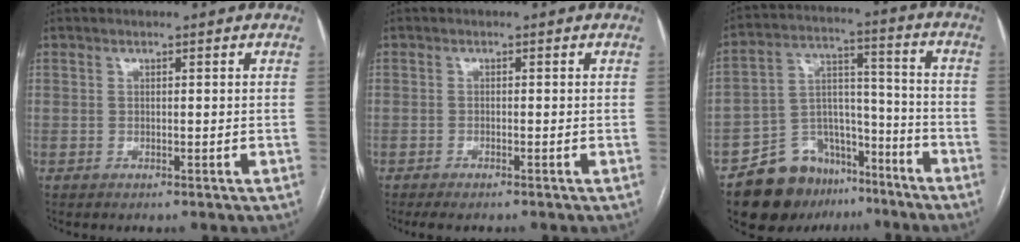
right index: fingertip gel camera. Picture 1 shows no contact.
{"total": 2.4, "force": [-1.9, 0.4, 1.3], "torque": [-0.022, -0.005, -0.028]}
{"total": 14.2, "force": [-10.2, 8.5, 5.0], "torque": [-0.078, 0.054, -0.165]}